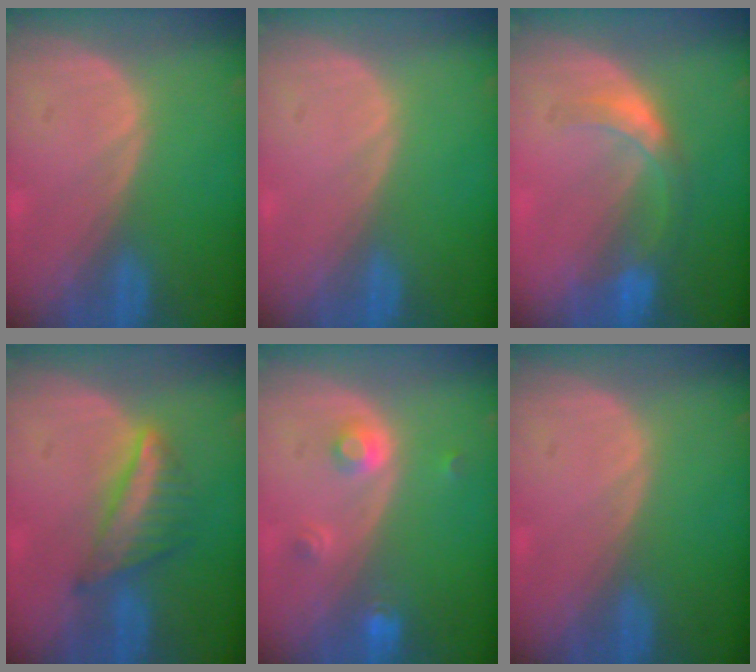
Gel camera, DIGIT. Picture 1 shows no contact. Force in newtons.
{"total": 0.0}
{"total": 5.6, "press": 4.9, "slide": 2.7}
{"total": 6.2, "press": 5.9, "slide": 2.0}
{"total": 3.1, "press": 2.8, "slide": 1.2}
{"total": 0.0}